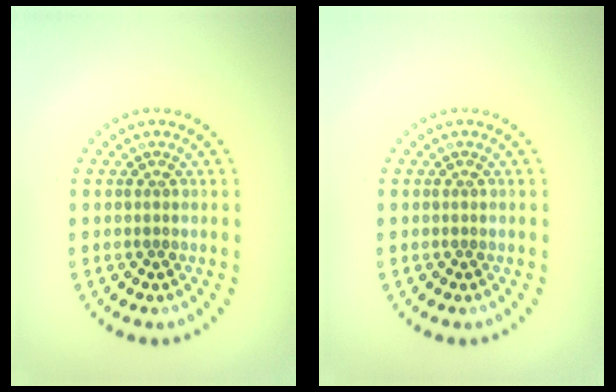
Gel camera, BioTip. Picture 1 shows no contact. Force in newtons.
{"total": 0.0}